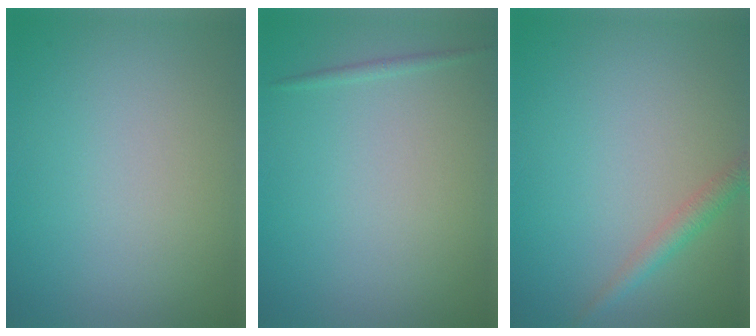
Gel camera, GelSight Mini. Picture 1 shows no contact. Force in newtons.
{"total": 0.6, "press": 0.6, "slide": 0.1}
{"total": 1.8, "press": 1.8, "slide": 0.1}